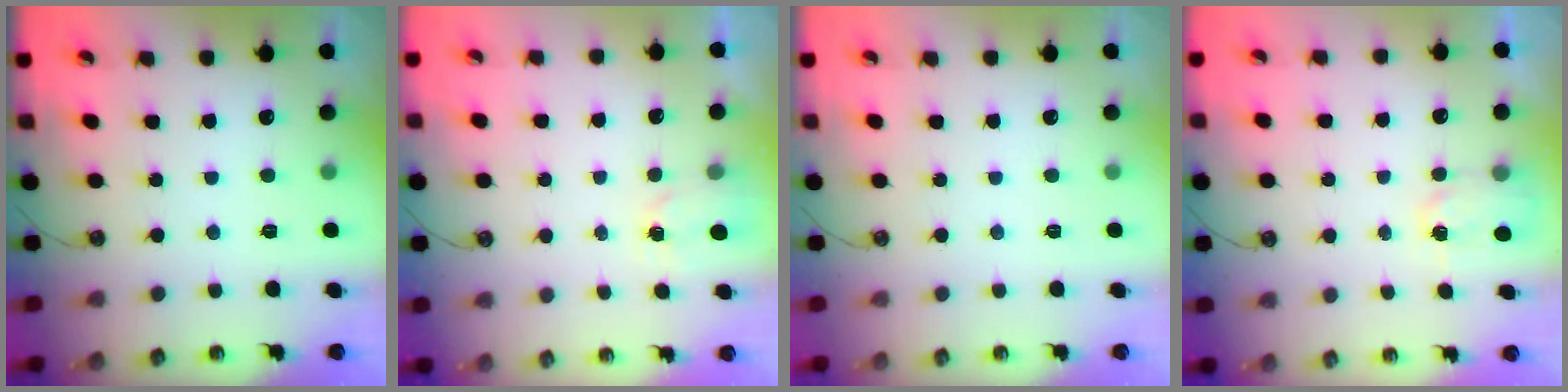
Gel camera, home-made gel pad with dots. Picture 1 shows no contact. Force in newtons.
{"total": 2.3, "press": 2.3, "slide": 0.2}
{"total": 0.0}
{"total": 2.9, "press": 2.9, "slide": 0.4}